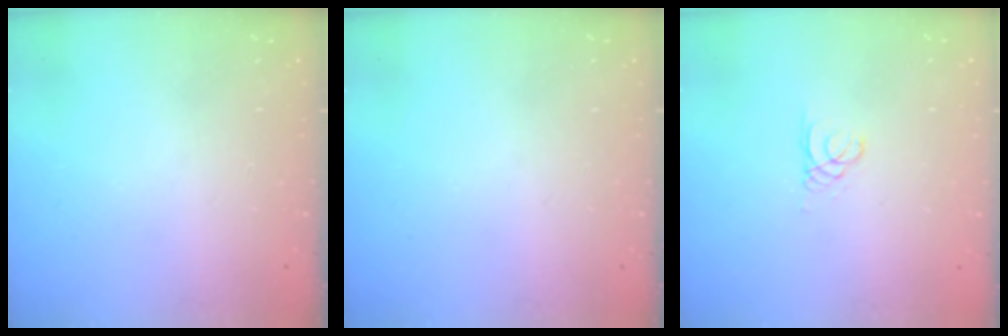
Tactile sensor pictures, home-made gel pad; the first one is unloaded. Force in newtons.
{"total": 0.0}
{"total": 0.8, "press": 0.8, "slide": 0.1}